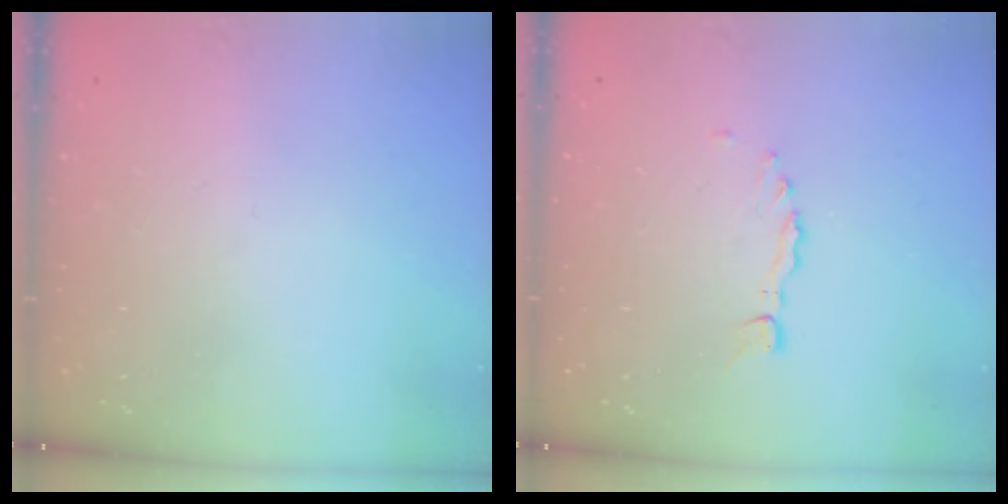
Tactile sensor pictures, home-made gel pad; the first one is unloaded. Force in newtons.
{"total": 0.0}